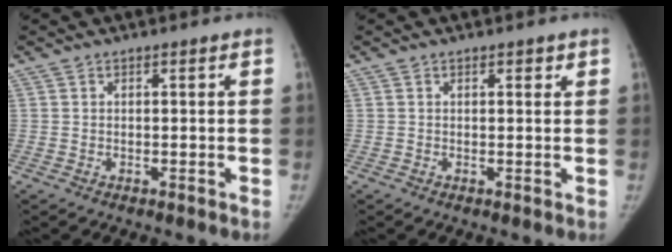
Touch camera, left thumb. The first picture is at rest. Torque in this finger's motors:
{"motor_torque": [-0.15, 0.00, -0.25, 0.28, -0.06]}